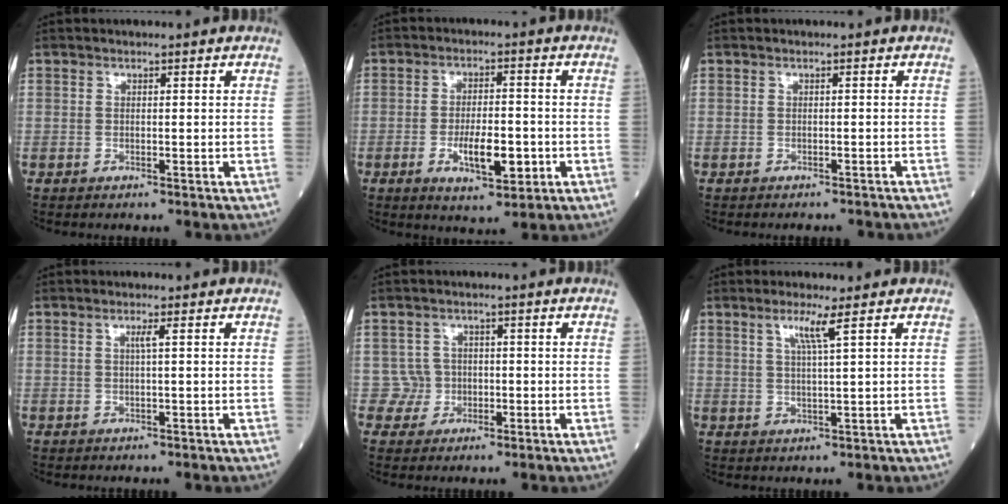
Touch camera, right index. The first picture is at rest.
{"total": 7.4, "force": [-2.2, 2.5, 6.6], "torque": [-0.113, -0.004, -0.029]}
{"total": 3.4, "force": [-3.1, 1.2, 0.9], "torque": [-0.009, -0.003, -0.034]}
{"total": 1.1, "force": [0.3, -0.3, 1.0], "torque": [-0.023, 0.000, 0.005]}
{"total": 3.0, "force": [-0.3, 2.9, -0.7], "torque": [0.029, 0.012, -0.006]}
{"total": 3.5, "force": [1.8, -0.8, 2.9], "torque": [-0.061, -0.003, 0.037]}